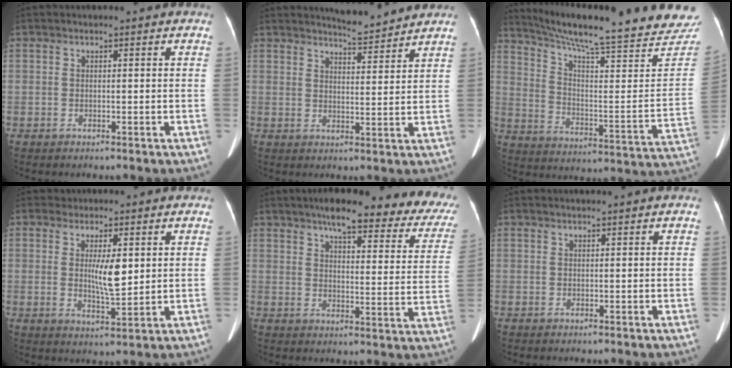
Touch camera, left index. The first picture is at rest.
{"total": 5.4, "force": [5.4, 0.0, 0.8], "torque": [-0.023, -0.006, 0.077]}
{"total": 28.9, "force": [25.9, 2.7, 12.5], "torque": [-0.199, -0.100, 0.334]}
{"total": 5.0, "force": [1.2, 1.7, 4.6], "torque": [-0.079, -0.009, 0.024]}
{"total": 22.4, "force": [18.6, 5.0, 11.4], "torque": [-0.123, -0.015, 0.206]}
{"total": 1.1, "force": [1.0, -0.2, 0.4], "torque": [-0.009, 0.008, 0.022]}